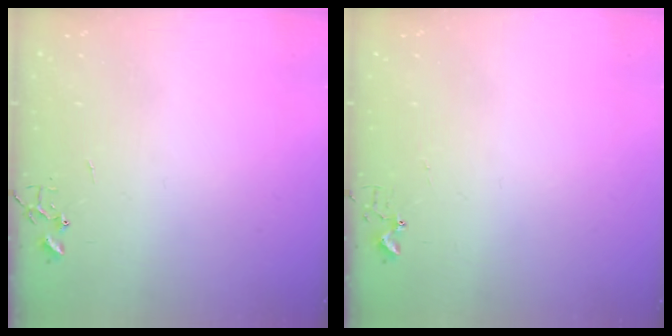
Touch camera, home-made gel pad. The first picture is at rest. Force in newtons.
{"total": 2.7, "press": 2.7, "slide": 0.3}